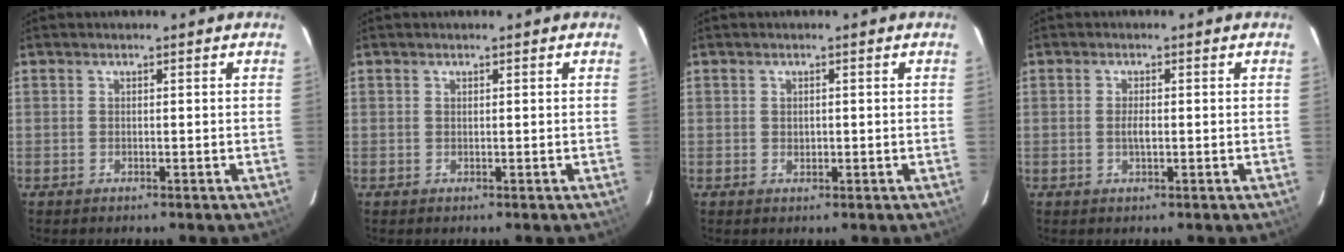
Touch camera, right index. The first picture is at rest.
{"total": 0.0}
{"total": 1.0, "force": [0.1, 0.9, 0.3], "torque": [-0.003, 0.001, 0.003]}
{"total": 0.8, "force": [-0.1, 0.5, 0.6], "torque": [-0.011, 0.001, -0.001]}